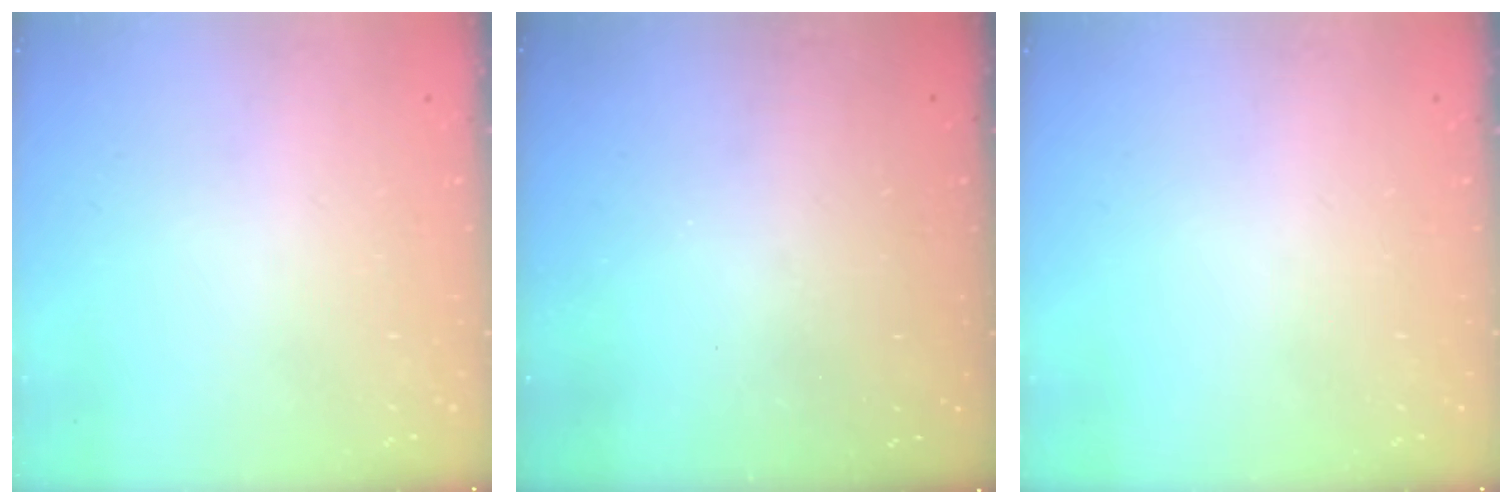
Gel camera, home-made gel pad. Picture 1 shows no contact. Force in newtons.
{"total": 2.9, "press": 2.9, "slide": 0.3}
{"total": 0.0}